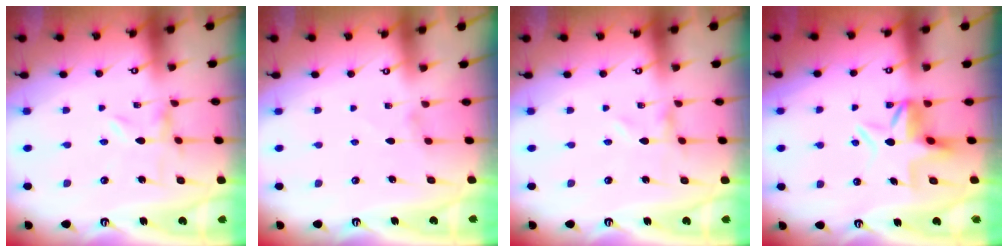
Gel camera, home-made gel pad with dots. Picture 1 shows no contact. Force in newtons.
{"total": 0.5, "press": 0.5, "slide": 0.3}
{"total": 0.0}
{"total": 6.4, "press": 6.3, "slide": 0.5}